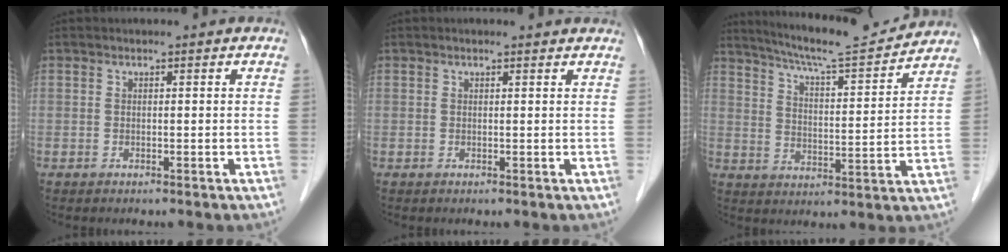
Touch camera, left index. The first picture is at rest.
{"total": 1.6, "force": [1.5, 0.2, 0.5], "torque": [-0.013, 0.005, 0.010]}
{"total": 13.9, "force": [13.1, -0.1, 4.7], "torque": [-0.083, -0.007, 0.196]}